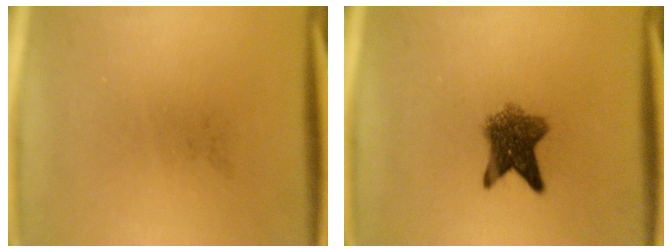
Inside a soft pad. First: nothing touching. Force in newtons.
{"total": 6.4}